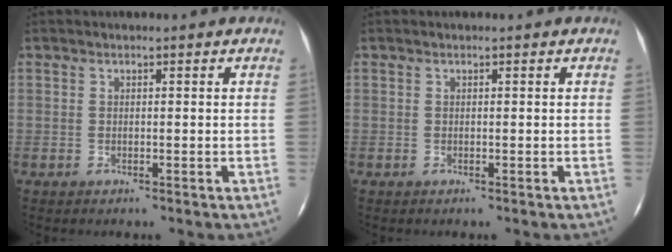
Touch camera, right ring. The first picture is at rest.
{"total": 0.0}